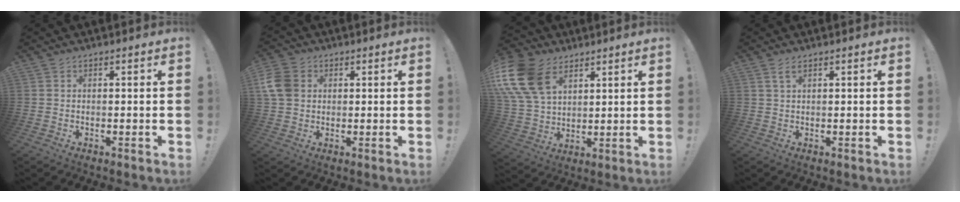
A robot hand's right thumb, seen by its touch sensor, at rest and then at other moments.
{"total": 8.7, "force": [1.8, 7.0, 4.9], "torque": [-0.098, 0.004, 0.039]}
{"total": 19.3, "force": [8.6, 13.1, 11.3], "torque": [-0.227, -0.033, 0.163]}
{"total": 2.3, "force": [1.1, 0.2, 2.0], "torque": [-0.040, -0.001, 0.019]}